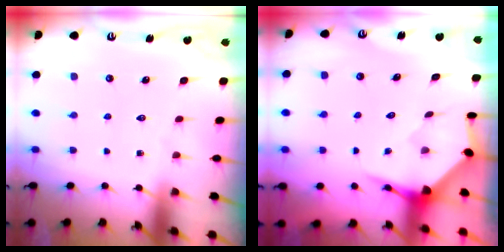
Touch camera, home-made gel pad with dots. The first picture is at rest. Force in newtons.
{"total": 4.0, "press": 3.9, "slide": 0.4}